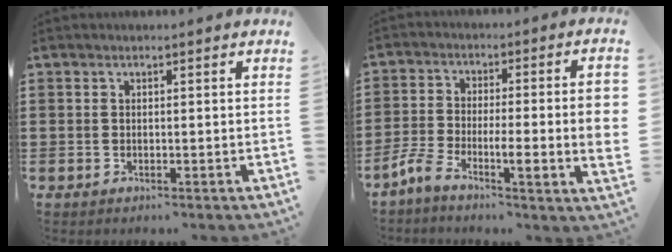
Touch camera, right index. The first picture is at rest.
{"total": 8.9, "force": [-2.5, 2.0, 8.3], "torque": [-0.164, -0.007, -0.051]}